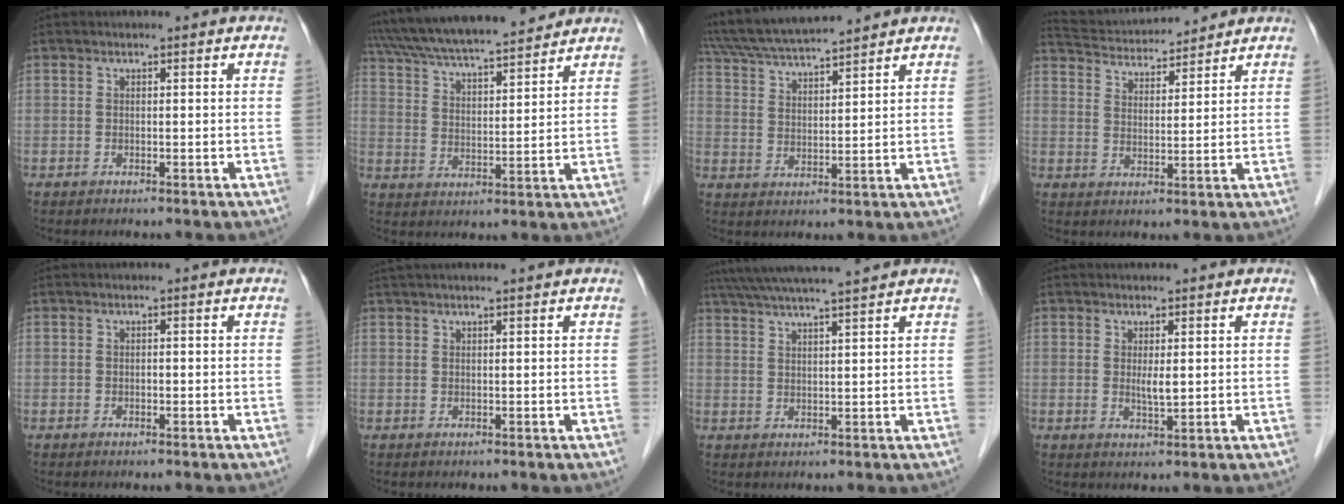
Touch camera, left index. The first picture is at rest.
{"total": 17.8, "force": [16.1, 1.8, 7.4], "torque": [-0.134, 0.030, 0.262]}
{"total": 12.7, "force": [11.7, 0.4, 5.0], "torque": [-0.099, 0.026, 0.205]}
{"total": 11.0, "force": [10.6, 1.5, 2.6], "torque": [-0.054, 0.022, 0.177]}
{"total": 0.0}
{"total": 5.0, "force": [4.3, -0.2, 2.5], "torque": [-0.036, 0.033, 0.069]}
{"total": 11.0, "force": [9.8, -0.8, 4.9], "torque": [-0.084, 0.022, 0.148]}
{"total": 1.9, "force": [0.4, 0.3, 1.8], "torque": [-0.037, -0.008, 0.012]}